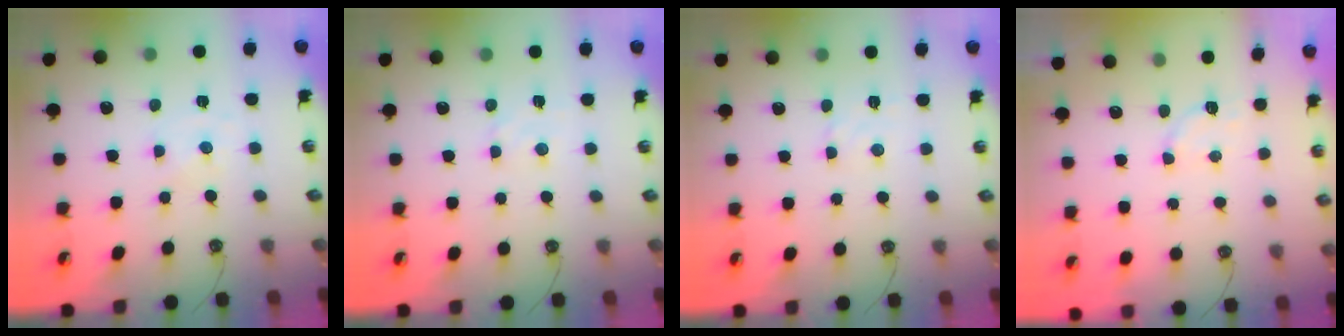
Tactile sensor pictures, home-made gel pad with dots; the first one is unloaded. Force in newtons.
{"total": 3.6, "press": 3.6, "slide": 0.4}
{"total": 3.0, "press": 3.0, "slide": 0.5}
{"total": 3.3, "press": 3.2, "slide": 0.5}